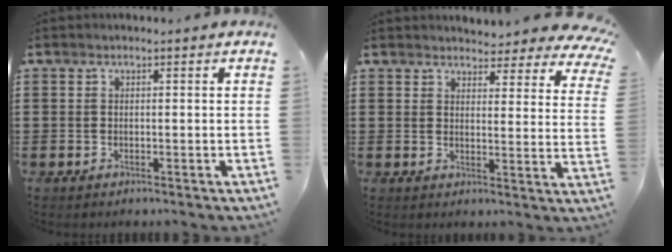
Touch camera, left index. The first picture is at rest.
{"total": 4.3, "force": [4.1, 0.4, 1.0], "torque": [-0.031, -0.021, 0.074]}